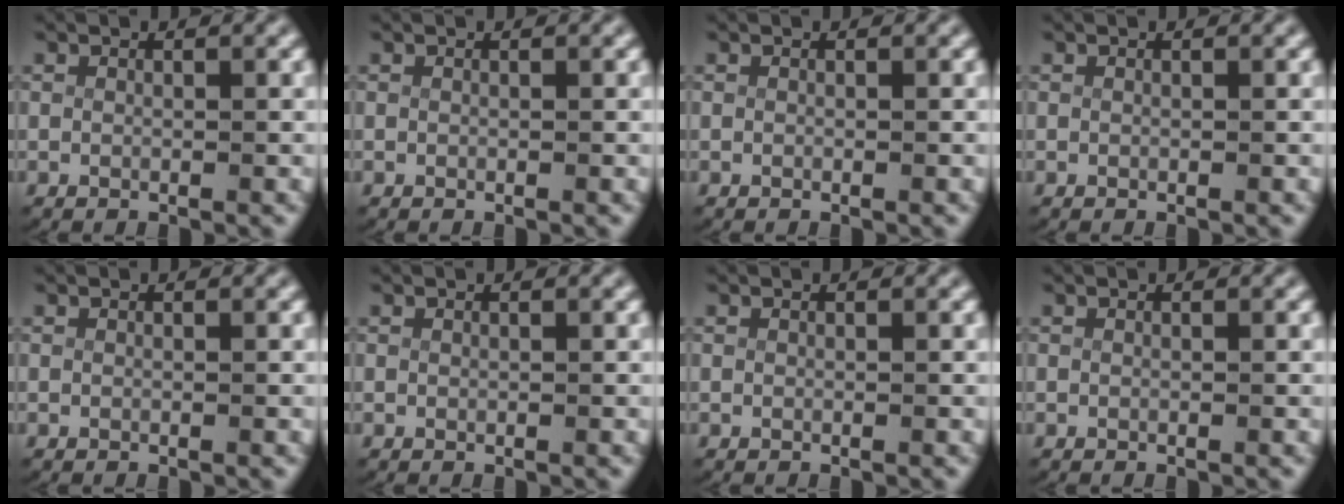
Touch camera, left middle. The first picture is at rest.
{"total": 0.0}
{"total": 0.0}
{"total": 0.0}
{"total": 0.0}
{"total": 0.0}
{"total": 0.0}
{"total": 0.0}